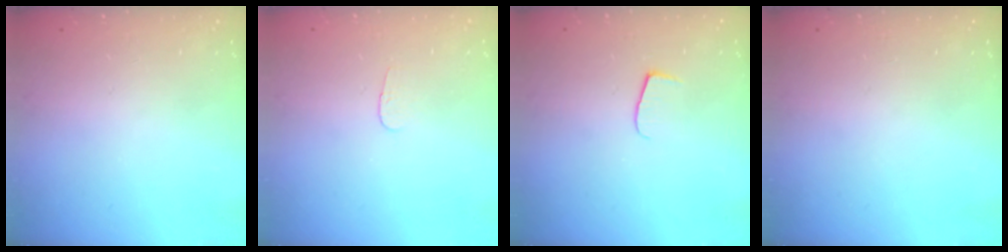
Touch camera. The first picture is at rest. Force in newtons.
{"total": 2.8, "press": 2.8, "slide": 0.3}
{"total": 5.3, "press": 5.2, "slide": 0.4}
{"total": 0.0}